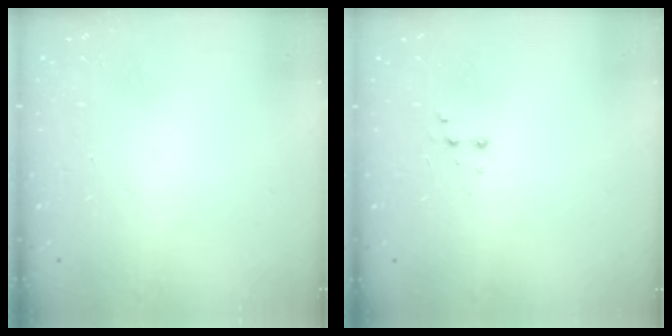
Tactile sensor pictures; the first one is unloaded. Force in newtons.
{"total": 2.5, "press": 2.4, "slide": 0.8}